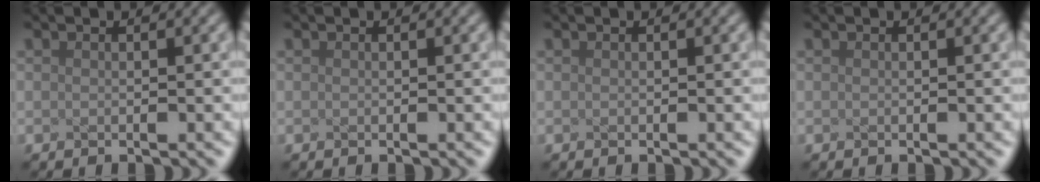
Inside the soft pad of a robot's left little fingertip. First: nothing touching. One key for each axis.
{"total": 0.0}
{"total": 0.0}
{"total": 0.0}